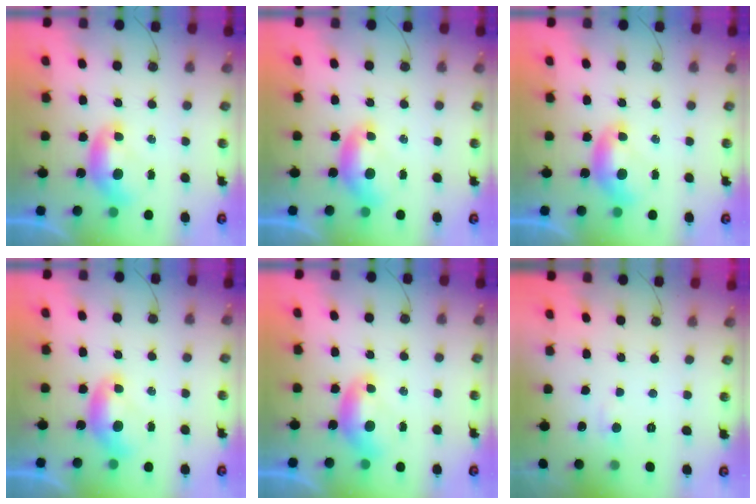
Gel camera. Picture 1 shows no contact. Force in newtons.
{"total": 0.0}
{"total": 0.0}
{"total": 0.0}
{"total": 0.0}
{"total": 1.4, "press": 1.3, "slide": 0.6}